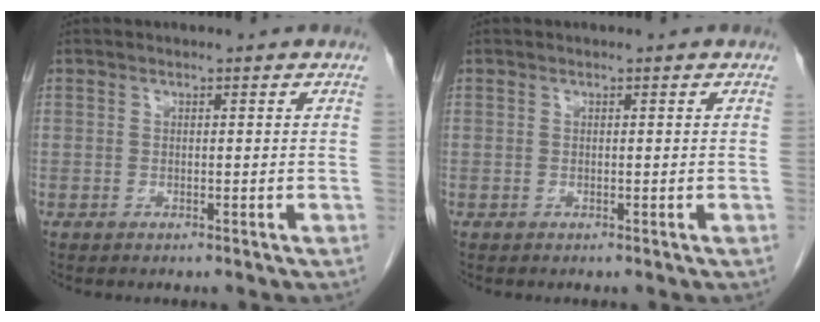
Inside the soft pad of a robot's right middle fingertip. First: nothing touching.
{"total": 0.0}